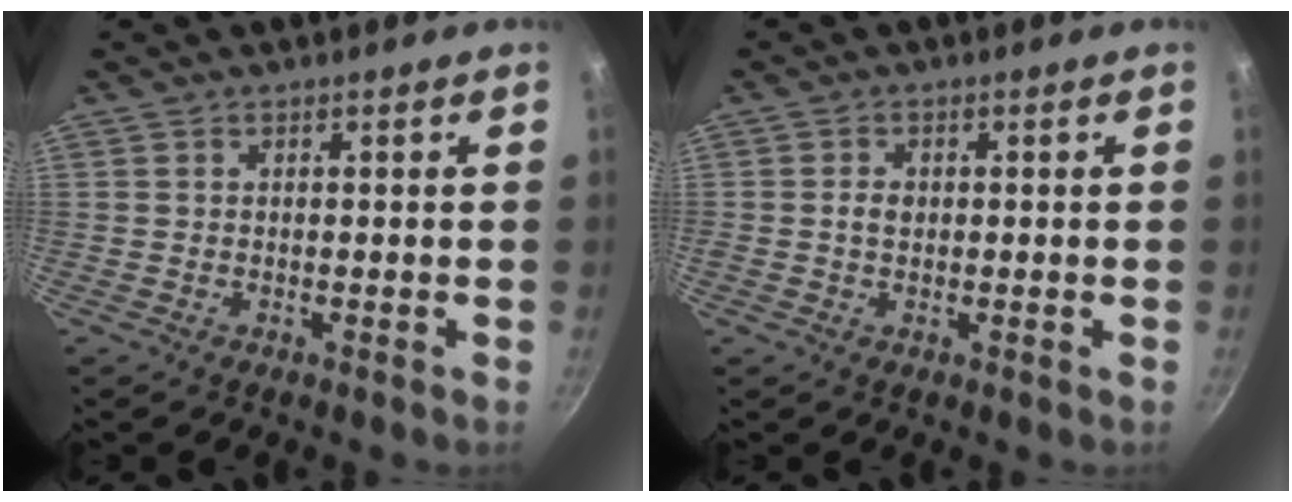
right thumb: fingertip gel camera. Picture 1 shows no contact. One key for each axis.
{"total": 2.2, "fx": 0.1, "fy": 1.7, "fz": 1.5, "tx": -0.019, "ty": 0.004, "tz": 0.001}